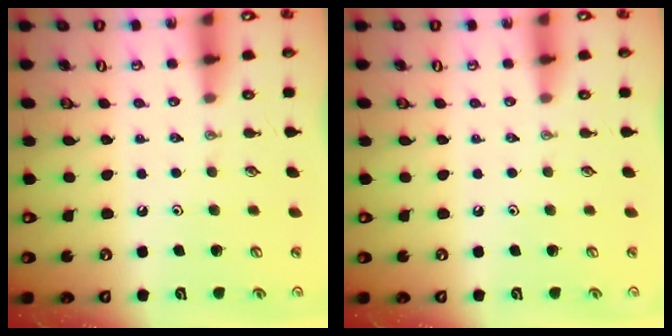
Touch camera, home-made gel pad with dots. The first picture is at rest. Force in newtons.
{"total": 0.0}